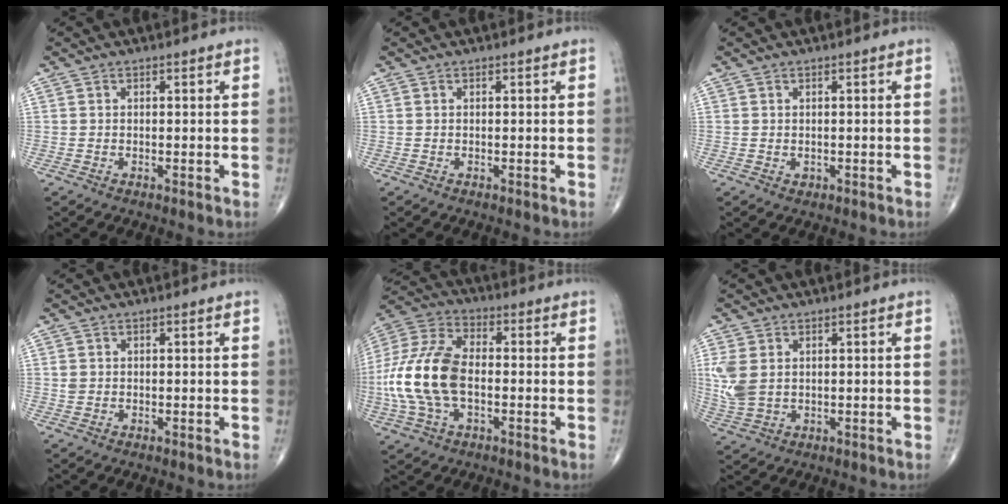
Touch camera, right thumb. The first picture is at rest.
{"total": 0.0}
{"total": 0.7, "force": [0.0, 0.6, 0.3], "torque": [-0.005, 0.000, 0.003]}
{"total": 1.0, "force": [0.1, 0.9, 0.5], "torque": [-0.008, 0.002, 0.005]}
{"total": 16.7, "force": [-2.1, 9.5, 13.6], "torque": [-0.301, 0.026, -0.042]}
{"total": 6.2, "force": [1.2, 4.3, 4.4], "torque": [-0.110, 0.000, 0.033]}